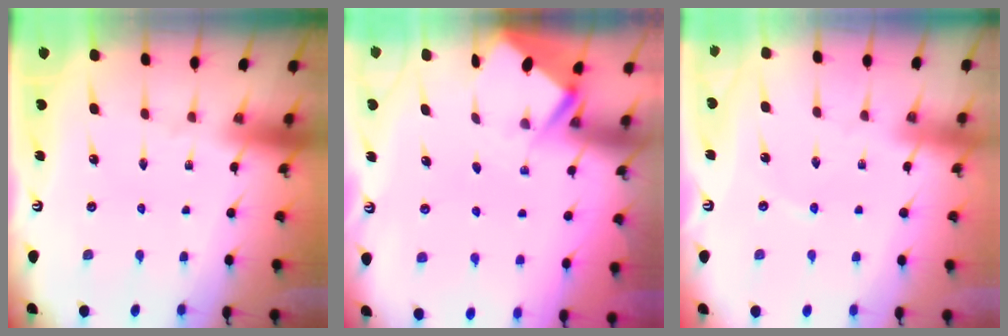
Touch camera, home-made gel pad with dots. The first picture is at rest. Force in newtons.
{"total": 2.8, "press": 2.8, "slide": 0.3}
{"total": 1.6, "press": 1.6, "slide": 0.2}